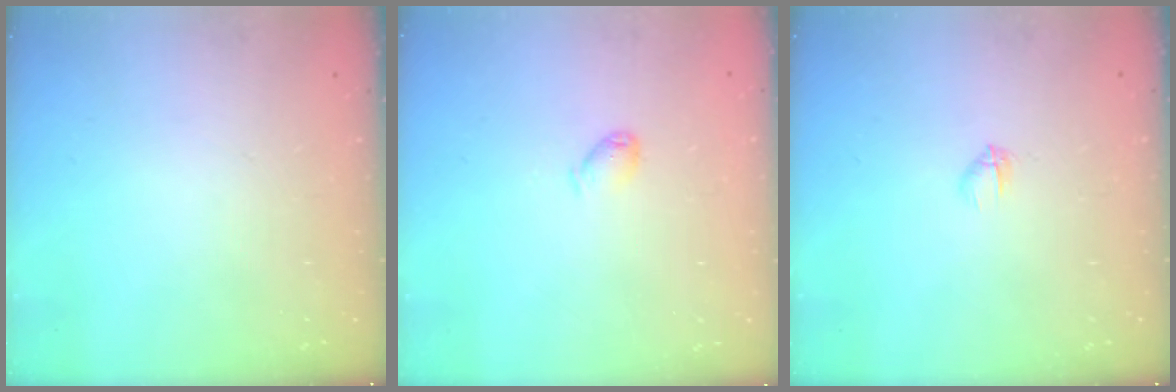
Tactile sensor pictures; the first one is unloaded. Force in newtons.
{"total": 3.1, "press": 3.1, "slide": 0.4}
{"total": 2.7, "press": 2.5, "slide": 0.8}